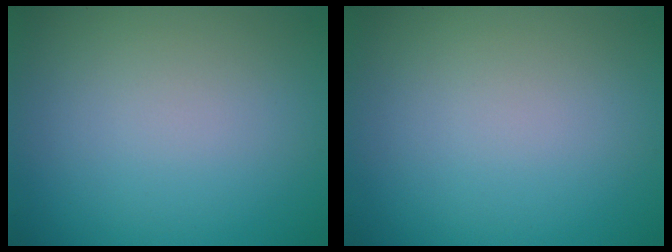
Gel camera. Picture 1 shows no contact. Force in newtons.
{"total": 0.0}